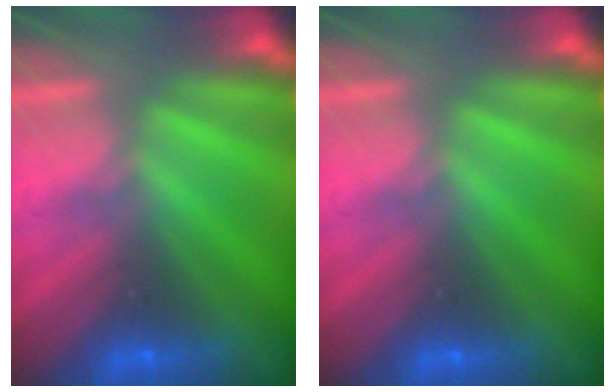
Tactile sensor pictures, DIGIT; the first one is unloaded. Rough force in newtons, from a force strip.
{"total": 0.0}